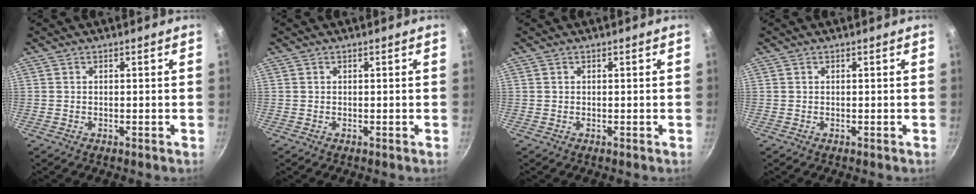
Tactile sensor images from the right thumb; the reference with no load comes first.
{"total": 0.0}
{"total": 0.0}
{"total": 0.0}